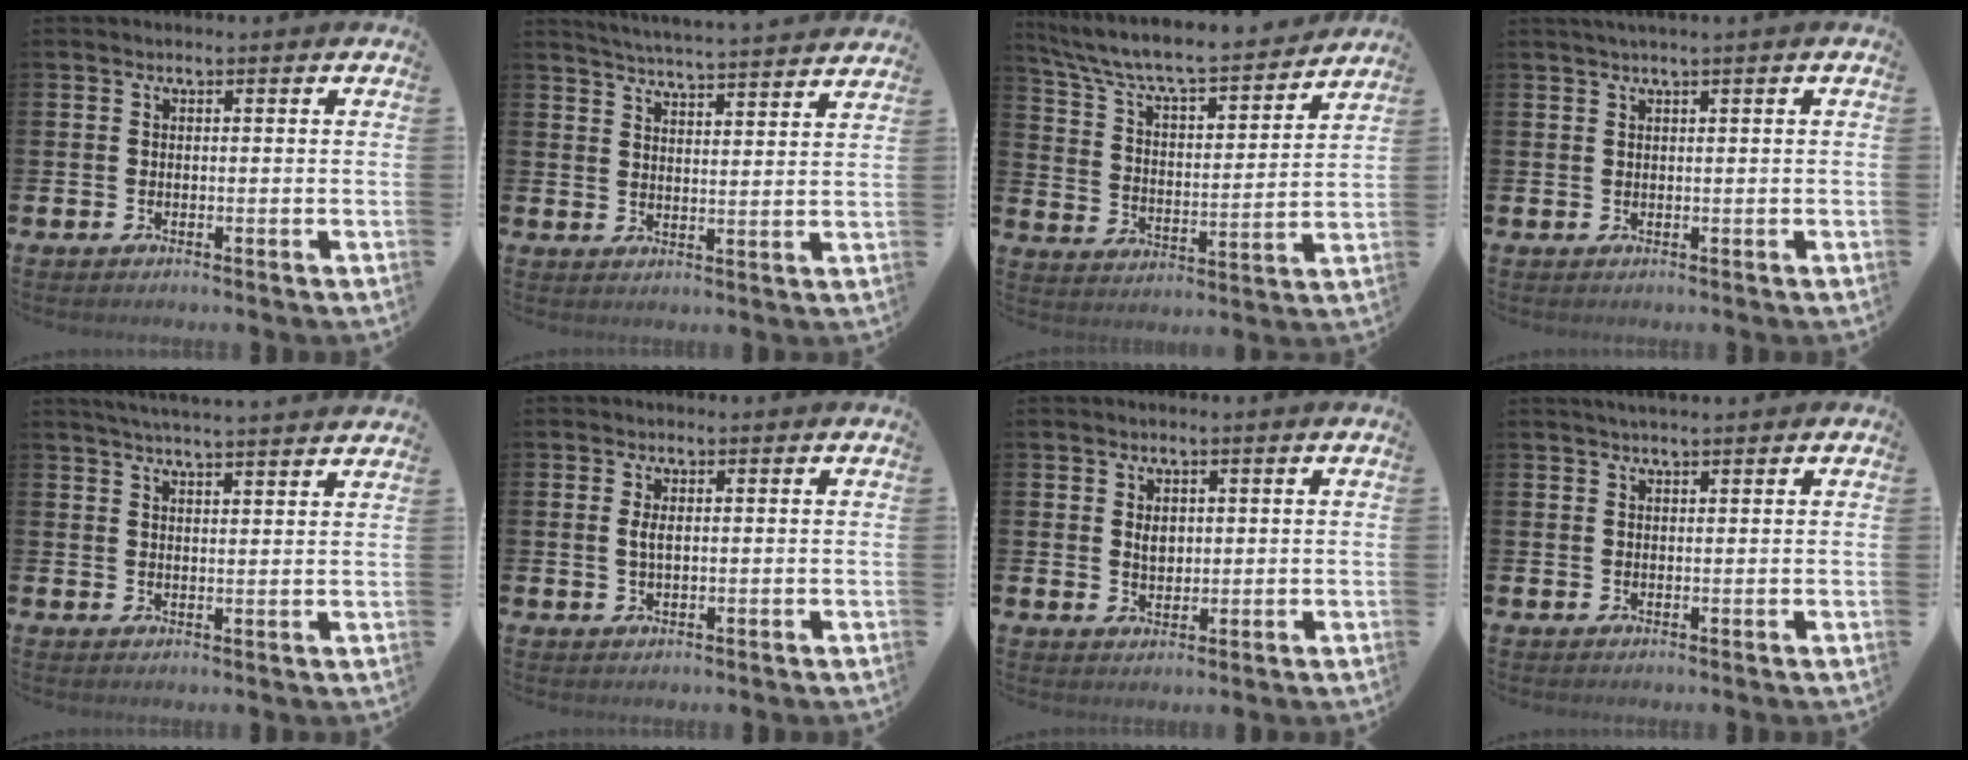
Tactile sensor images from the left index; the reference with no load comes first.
{"total": 5.1, "force": [5.1, -0.5, 0.5], "torque": [-0.018, -0.043, 0.086]}
{"total": 8.0, "force": [7.4, 1.3, 2.7], "torque": [-0.088, -0.058, 0.122]}
{"total": 1.2, "force": [0.8, -0.3, 0.8], "torque": [-0.015, 0.001, 0.015]}
{"total": 4.2, "force": [4.1, -0.8, 0.4], "torque": [-0.013, -0.024, 0.072]}
{"total": 1.8, "force": [0.4, 0.8, 1.5], "torque": [-0.026, 0.002, 0.003]}
{"total": 2.1, "force": [1.0, 1.4, 1.2], "torque": [-0.003, -0.003, 0.012]}
{"total": 1.7, "force": [1.6, 0.4, 0.7], "torque": [-0.002, -0.001, 0.025]}